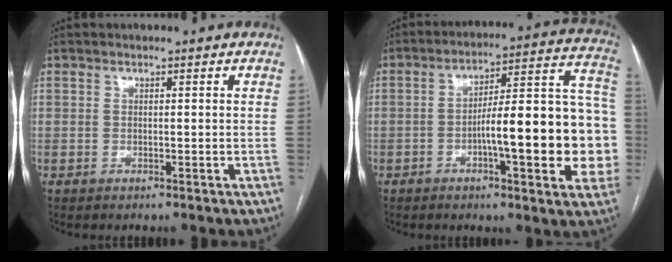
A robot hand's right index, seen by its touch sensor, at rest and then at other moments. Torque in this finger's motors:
{"motor_torque": [1.08, -0.48, 0.50, 0.13]}